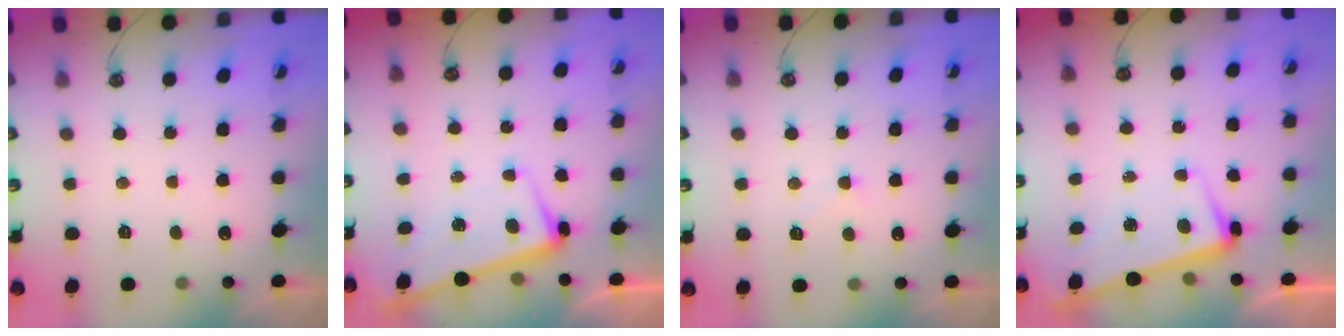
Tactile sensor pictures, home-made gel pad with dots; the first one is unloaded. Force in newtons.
{"total": 2.9, "press": 2.9, "slide": 0.4}
{"total": 0.8, "press": 0.6, "slide": 0.5}
{"total": 2.7, "press": 2.6, "slide": 0.7}